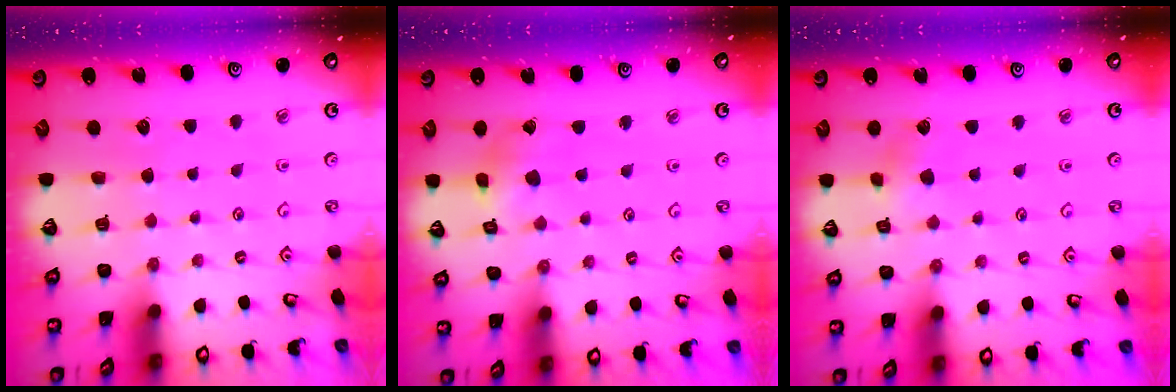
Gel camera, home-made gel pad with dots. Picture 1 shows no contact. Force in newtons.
{"total": 3.6, "press": 3.6, "slide": 0.4}
{"total": 4.0, "press": 4.0, "slide": 0.2}